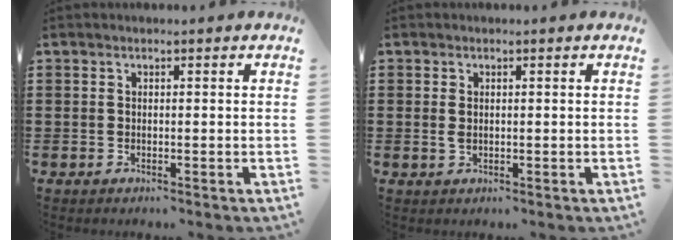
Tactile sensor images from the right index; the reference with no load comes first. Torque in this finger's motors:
{"motor_torque": [0.02, 0.02, 0.01, 0.04]}